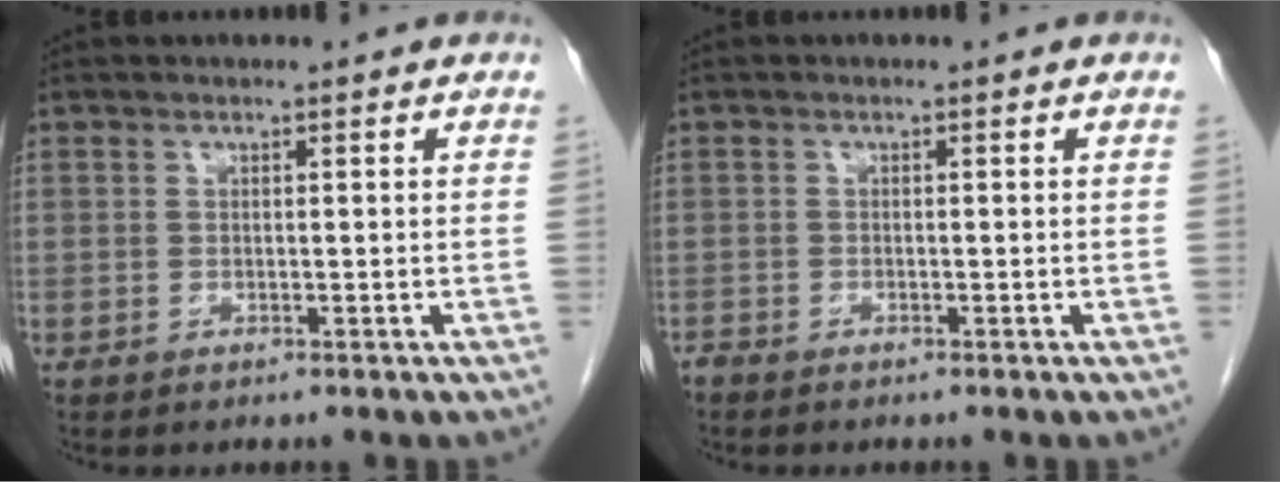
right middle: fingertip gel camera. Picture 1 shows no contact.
{"total": 0.7, "force": [-0.7, 0.1, 0.1], "torque": [-0.009, -0.002, -0.015]}